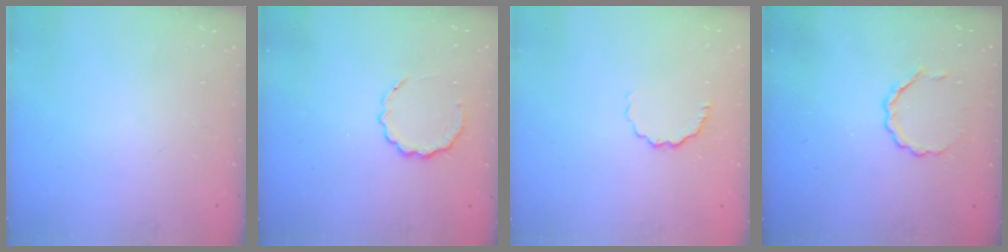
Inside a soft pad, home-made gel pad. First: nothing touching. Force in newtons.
{"total": 6.7, "press": 6.5, "slide": 1.6}
{"total": 4.8, "press": 4.6, "slide": 1.4}
{"total": 4.0, "press": 3.8, "slide": 1.3}